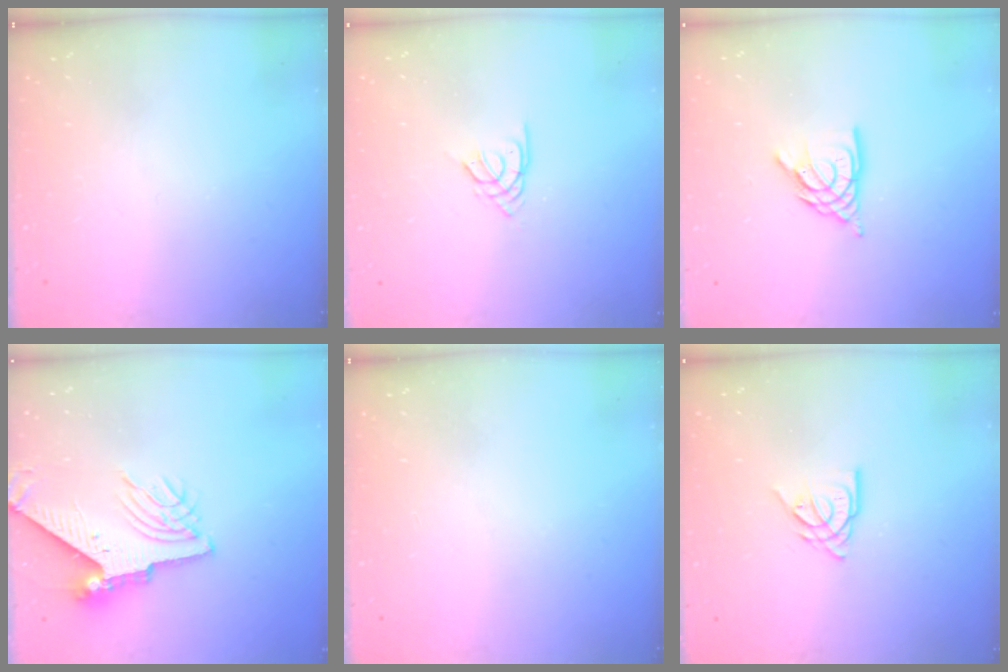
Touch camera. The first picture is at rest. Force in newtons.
{"total": 2.5, "press": 2.4, "slide": 0.5}
{"total": 9.0, "press": 8.9, "slide": 1.2}
{"total": 8.7, "press": 8.7, "slide": 1.2}
{"total": 0.0}
{"total": 7.2, "press": 7.2, "slide": 0.7}